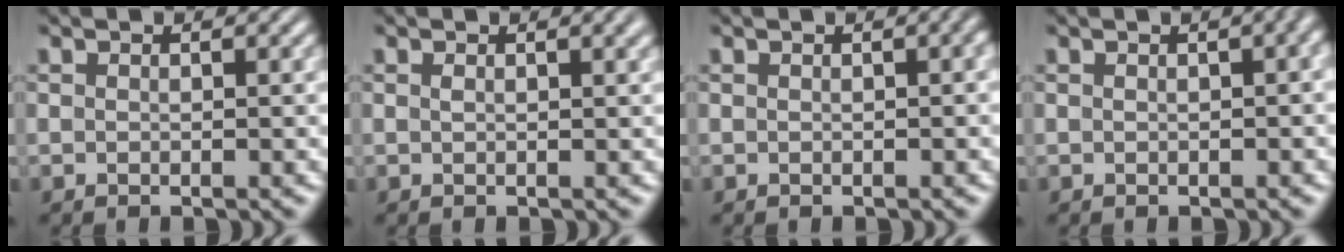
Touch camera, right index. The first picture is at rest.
{"total": 0.8, "force": [0.2, -0.4, 0.6], "torque": [-0.007, -0.002, 0.007]}
{"total": 0.8, "force": [0.0, 0.2, 0.8], "torque": [-0.005, 0.004, -0.003]}
{"total": 2.3, "force": [0.2, 0.7, 2.1], "torque": [-0.010, 0.014, -0.002]}